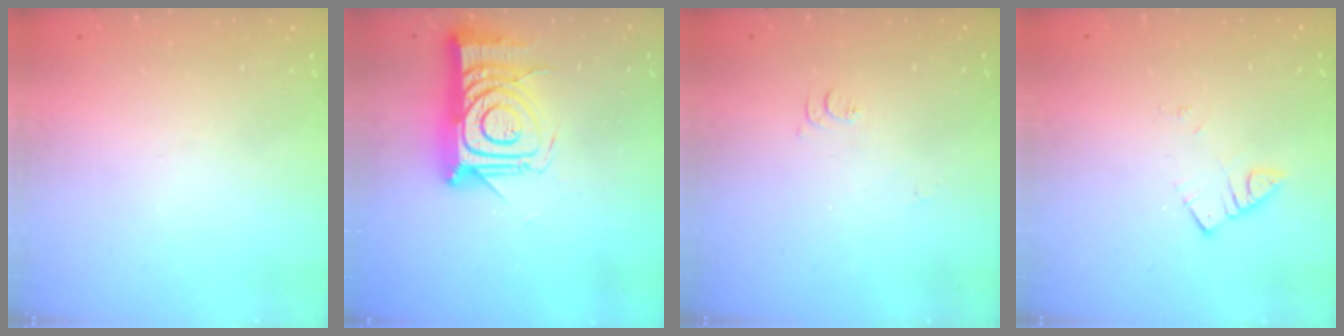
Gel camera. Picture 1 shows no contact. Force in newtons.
{"total": 16.2, "press": 16.2, "slide": 1.1}
{"total": 5.2, "press": 5.1, "slide": 0.6}
{"total": 2.8, "press": 2.7, "slide": 0.3}